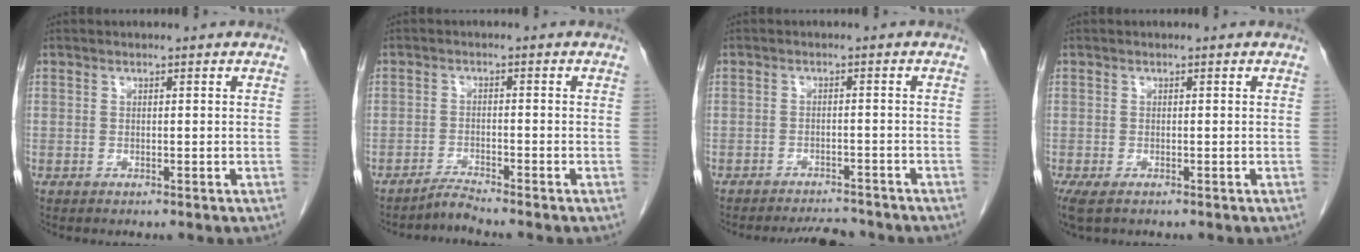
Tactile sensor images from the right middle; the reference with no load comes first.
{"total": 2.4, "force": [-2.2, -0.9, -0.1], "torque": [0.003, -0.013, -0.043]}
{"total": 5.3, "force": [-5.1, 0.8, 1.0], "torque": [-0.015, -0.009, -0.073]}
{"total": 3.2, "force": [-2.1, 1.2, 2.0], "torque": [-0.045, -0.012, -0.033]}